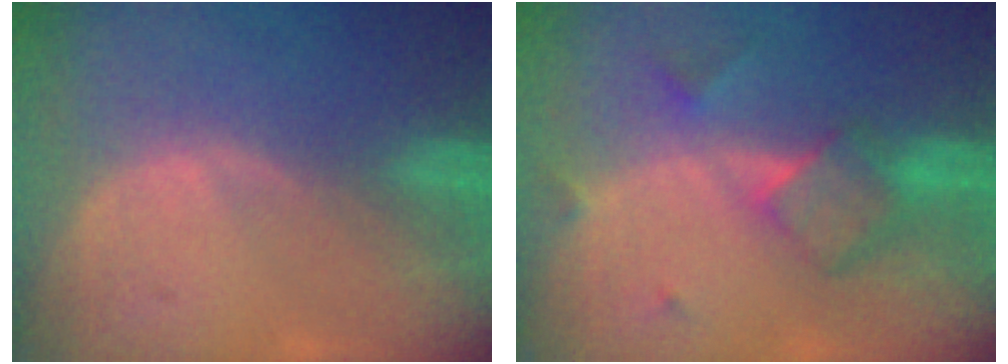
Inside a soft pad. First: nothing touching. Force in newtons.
{"total": 5.6, "press": 5.4, "slide": 1.2}